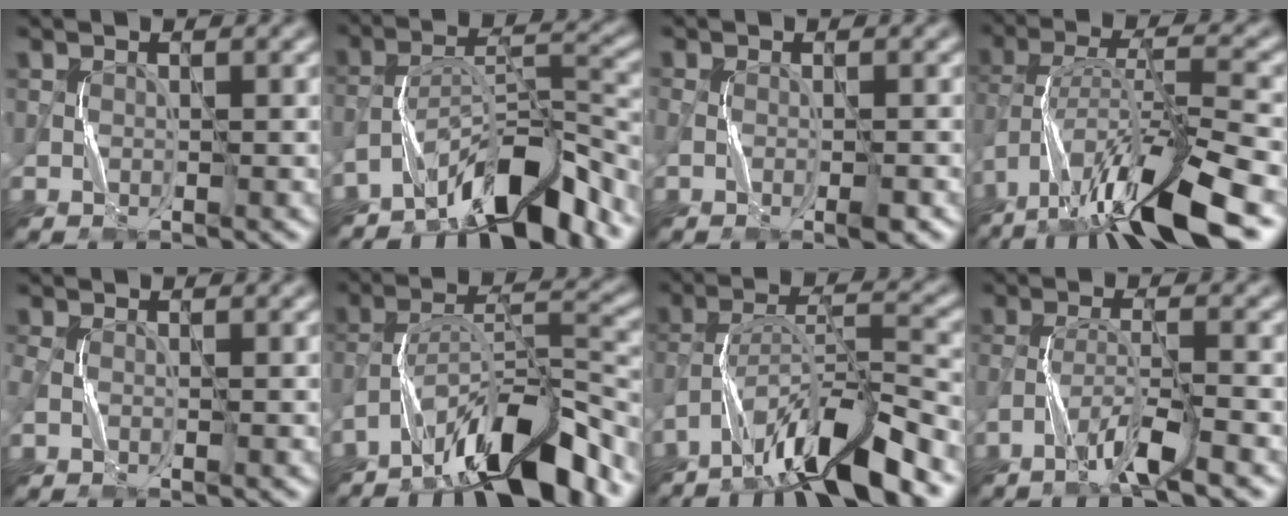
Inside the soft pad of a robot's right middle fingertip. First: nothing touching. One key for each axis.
{"total": 8.4, "fx": -6.5, "fy": 2.0, "fz": 4.9, "tx": -0.078, "ty": 0.009, "tz": -0.119}
{"total": 2.2, "fx": -0.8, "fy": 0.8, "fz": 1.9, "tx": -0.044, "ty": -0.007, "tz": -0.015}
{"total": 12.5, "fx": -8.0, "fy": 3.0, "fz": 9.1, "tx": -0.167, "ty": 0.010, "tz": -0.141}
{"total": 1.2, "fx": -0.3, "fy": 0.8, "fz": 0.9, "tx": -0.026, "ty": 0.002, "tz": -0.009}
{"total": 10.5, "fx": -8.0, "fy": 2.2, "fz": 6.5, "tx": -0.108, "ty": 0.017, "tz": -0.145}
{"total": 10.4, "fx": -7.6, "fy": 1.8, "fz": 6.9, "tx": -0.113, "ty": 0.018, "tz": -0.138}
{"total": 4.1, "fx": -2.8, "fy": 0.2, "fz": 2.9, "tx": -0.059, "ty": 0.007, "tz": -0.065}